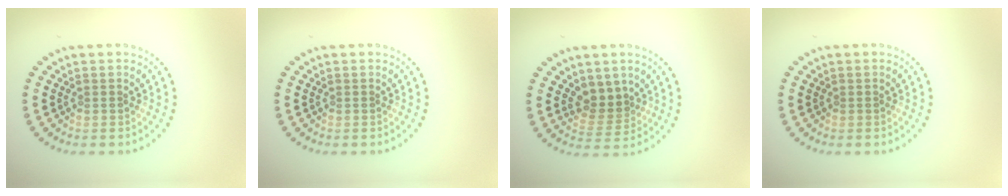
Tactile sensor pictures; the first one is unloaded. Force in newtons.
{"total": 0.0}
{"total": 2.6, "press": 2.2, "slide": 1.3}
{"total": 0.0}